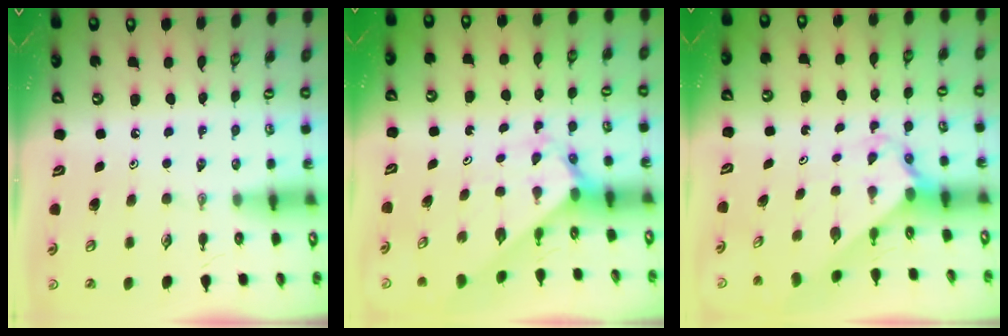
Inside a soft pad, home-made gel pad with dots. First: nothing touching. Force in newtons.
{"total": 2.0, "press": 2.0, "slide": 0.2}
{"total": 2.4, "press": 2.4, "slide": 0.2}